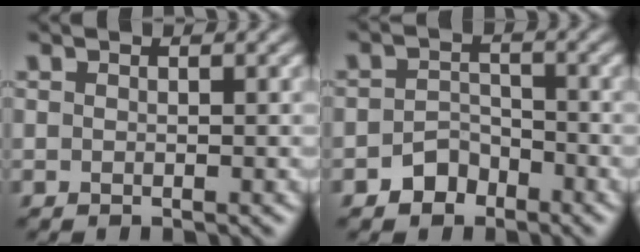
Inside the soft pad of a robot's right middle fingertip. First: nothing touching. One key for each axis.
{"total": 2.5, "fx": -1.6, "fy": 1.8, "fz": 0.8, "tx": -0.007, "ty": 0.007, "tz": -0.031}